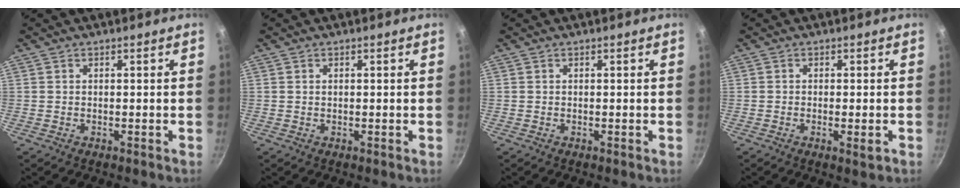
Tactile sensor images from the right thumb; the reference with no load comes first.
{"total": 0.6, "force": [0.3, 0.4, 0.4], "torque": [-0.007, 0.001, 0.005]}
{"total": 0.0}
{"total": 2.3, "force": [-0.8, 0.6, 2.1], "torque": [-0.042, -0.003, -0.016]}